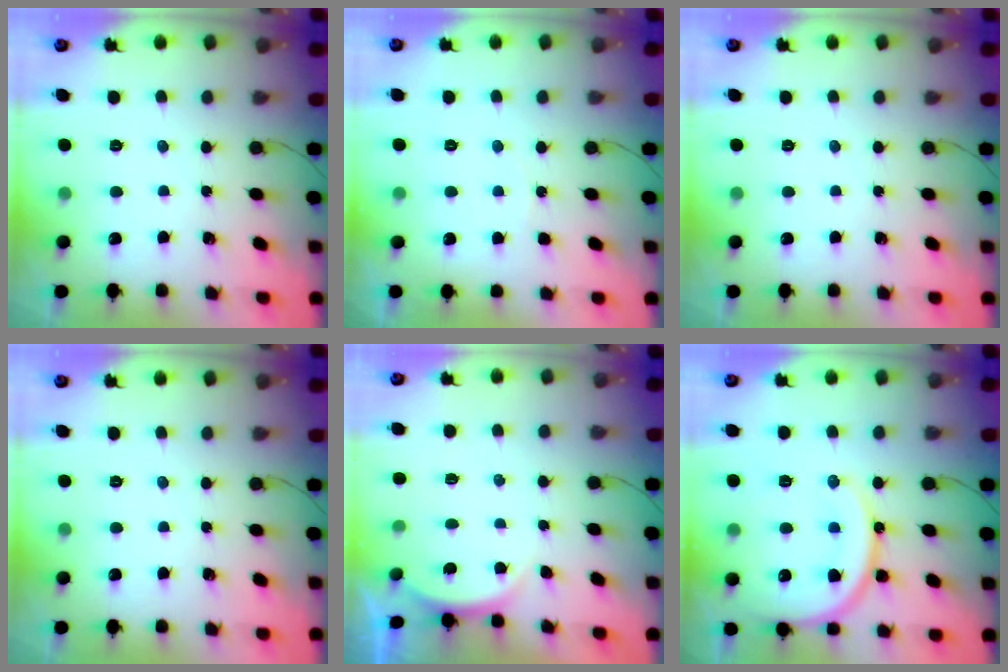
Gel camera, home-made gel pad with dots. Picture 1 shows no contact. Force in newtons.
{"total": 3.7, "press": 3.7, "slide": 0.3}
{"total": 0.0}
{"total": 0.0}
{"total": 2.4, "press": 2.4, "slide": 0.6}
{"total": 18.5, "press": 18.1, "slide": 3.7}